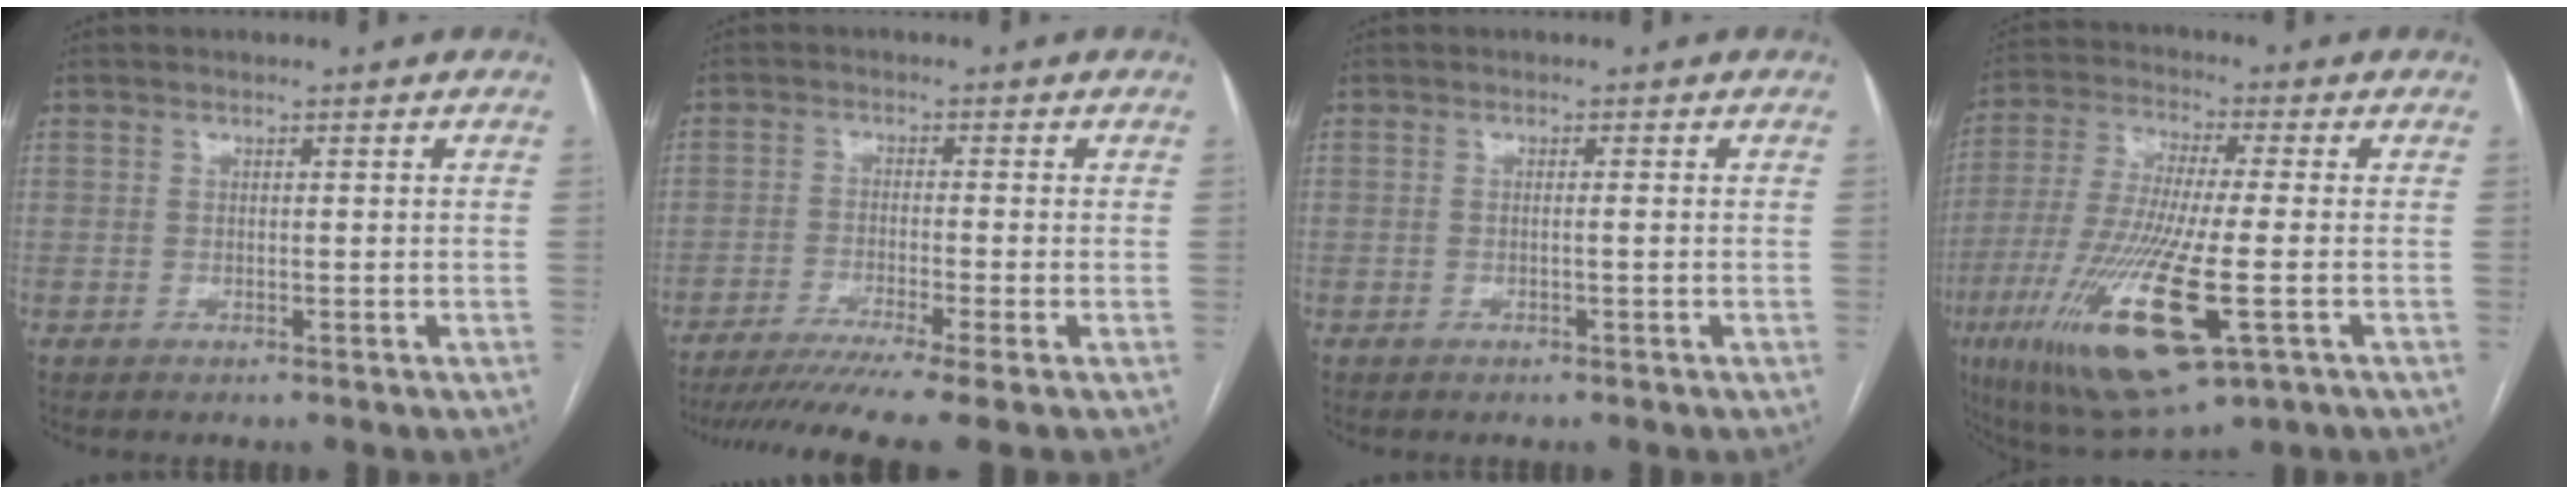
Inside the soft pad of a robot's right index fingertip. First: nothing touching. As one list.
[{"total": 10.9, "force": [-8.5, -1.6, 6.7], "torque": [-0.093, -0.026, -0.129]}, {"total": 0.6, "force": [-0.1, -0.1, 0.6], "torque": [-0.009, 0.001, -0.003]}, {"total": 18.3, "force": [-6.1, 2.9, 17.0], "torque": [-0.365, -0.040, -0.104]}]